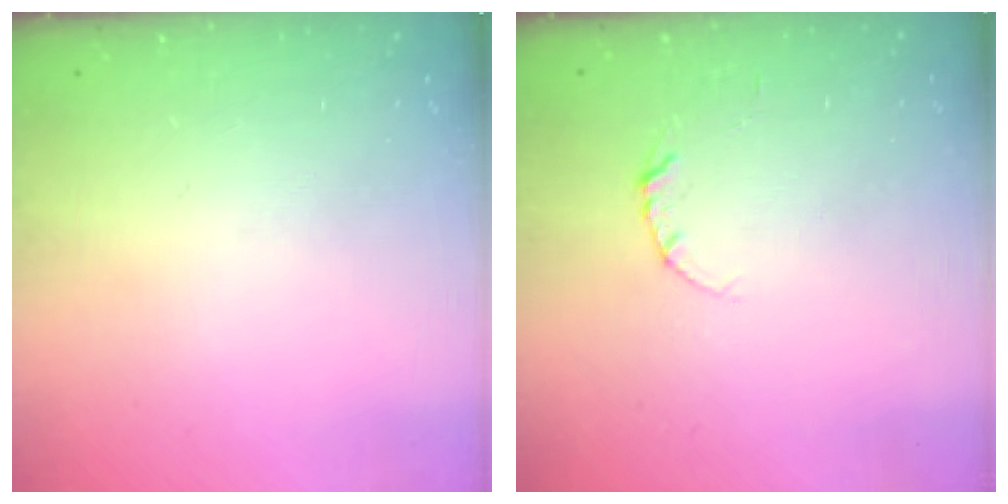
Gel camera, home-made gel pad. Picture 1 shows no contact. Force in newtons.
{"total": 3.4, "press": 3.4, "slide": 0.3}